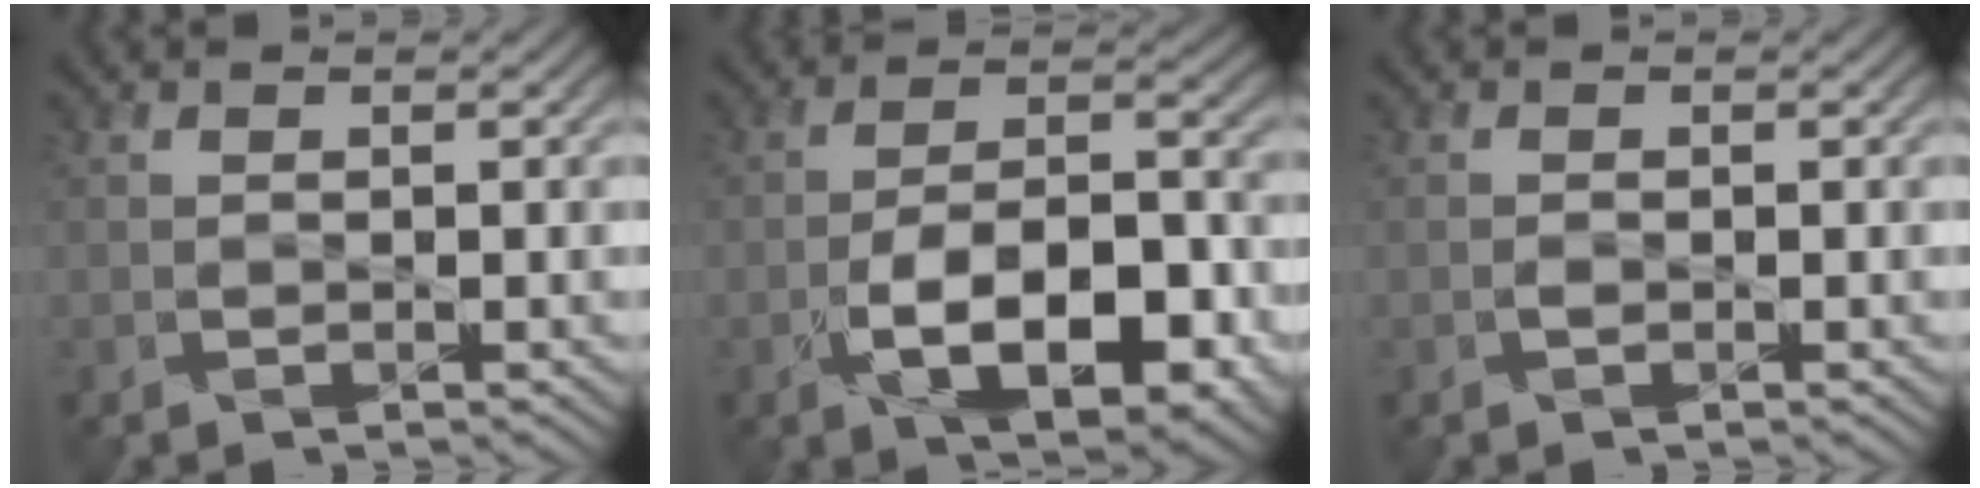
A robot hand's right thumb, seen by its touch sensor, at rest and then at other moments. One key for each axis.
{"total": 11.1, "fx": -4.6, "fy": 5.0, "fz": 8.8, "tx": -0.153, "ty": -0.005, "tz": -0.078}
{"total": 0.6, "fx": -0.5, "fy": 0.1, "fz": 0.3, "tx": -0.008, "ty": -0.002, "tz": -0.010}